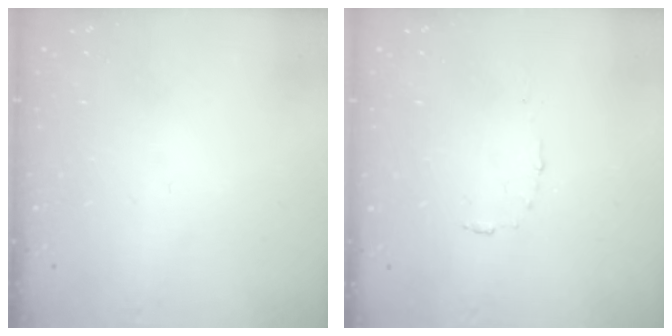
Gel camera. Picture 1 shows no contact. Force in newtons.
{"total": 3.0, "press": 3.0, "slide": 0.5}